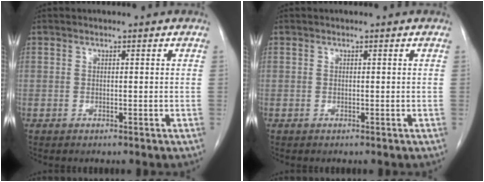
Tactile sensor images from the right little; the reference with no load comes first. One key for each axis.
{"total": 0.0}